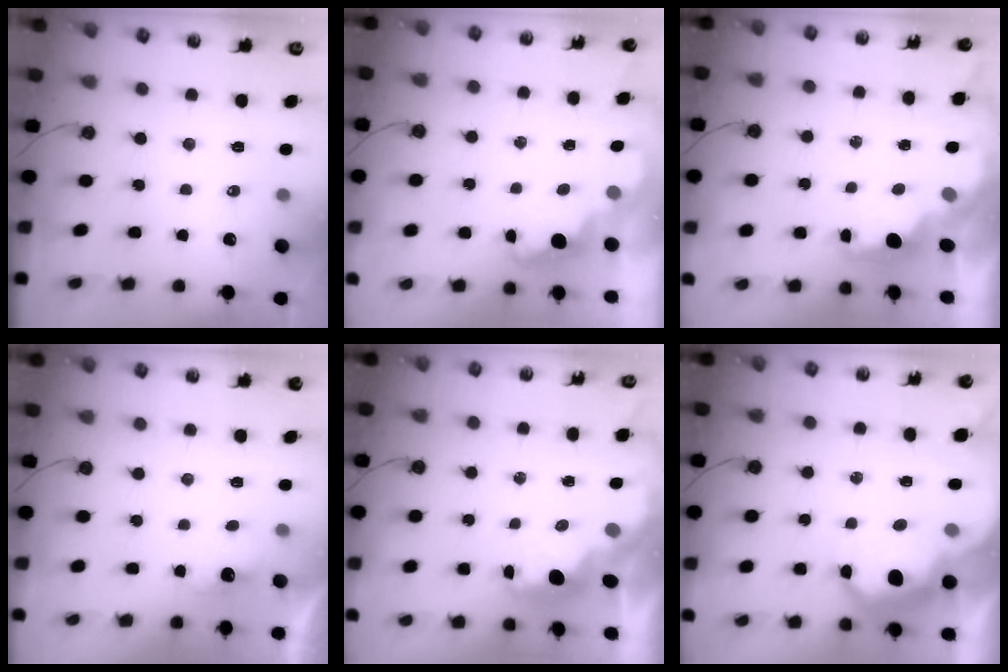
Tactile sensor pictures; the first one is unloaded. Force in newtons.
{"total": 1.9, "press": 1.9, "slide": 0.6}
{"total": 3.0, "press": 2.9, "slide": 0.5}
{"total": 2.2, "press": 2.0, "slide": 0.8}
{"total": 2.8, "press": 2.8, "slide": 0.4}
{"total": 14.7, "press": 14.6, "slide": 0.9}